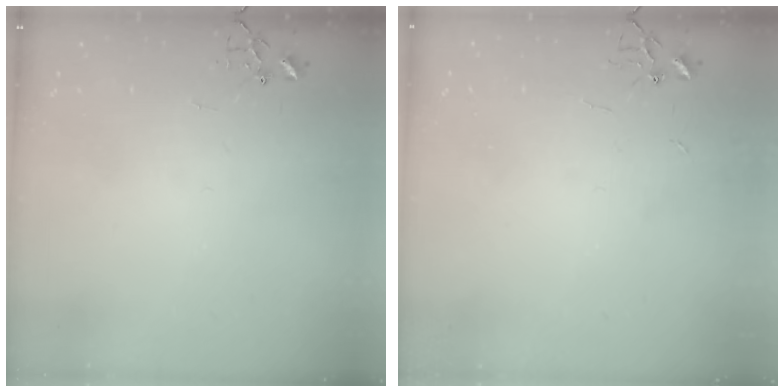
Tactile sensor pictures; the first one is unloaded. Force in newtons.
{"total": 2.2, "press": 2.2, "slide": 0.3}